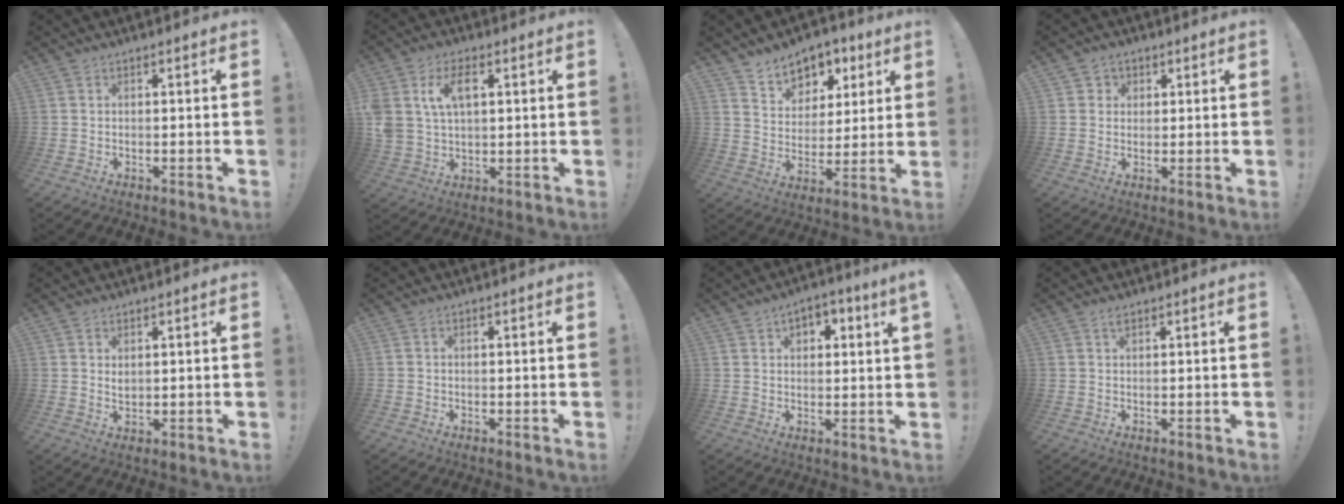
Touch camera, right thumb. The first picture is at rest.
{"total": 9.5, "force": [3.4, 6.1, 6.4], "torque": [-0.121, -0.002, 0.060]}
{"total": 9.9, "force": [6.6, 7.0, 2.2], "torque": [-0.026, -0.050, 0.127]}
{"total": 2.9, "force": [1.0, 2.7, 0.3], "torque": [0.000, -0.003, 0.016]}
{"total": 2.0, "force": [1.3, 1.3, 0.8], "torque": [-0.002, -0.011, 0.021]}
{"total": 0.6, "force": [-0.4, 0.4, -0.1], "torque": [0.002, 0.000, -0.007]}
{"total": 4.0, "force": [1.8, 2.2, 2.8], "torque": [-0.034, 0.001, 0.029]}
{"total": 0.5, "force": [0.4, 0.1, 0.3], "torque": [-0.005, 0.001, 0.007]}